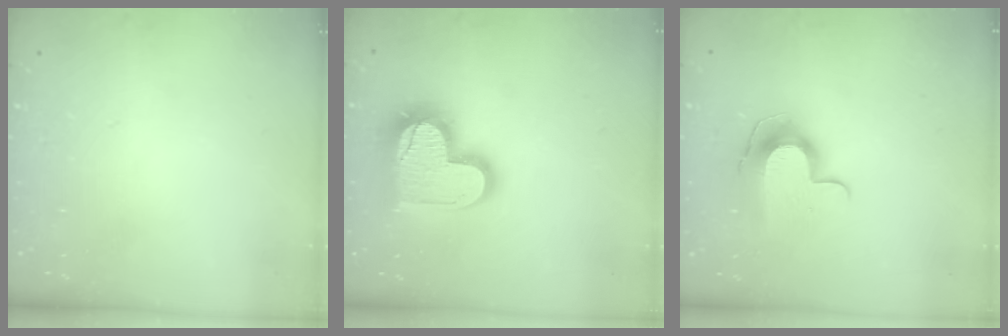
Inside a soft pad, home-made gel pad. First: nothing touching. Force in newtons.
{"total": 17.0, "press": 16.9, "slide": 1.3}
{"total": 10.2, "press": 10.2, "slide": 0.6}